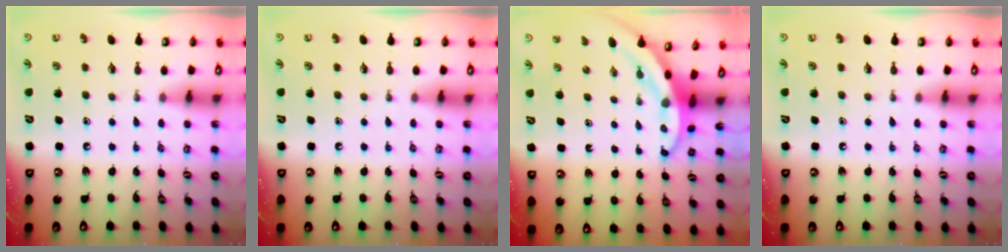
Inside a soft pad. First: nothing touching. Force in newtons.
{"total": 0.0}
{"total": 3.7, "press": 3.7, "slide": 0.5}
{"total": 0.0}